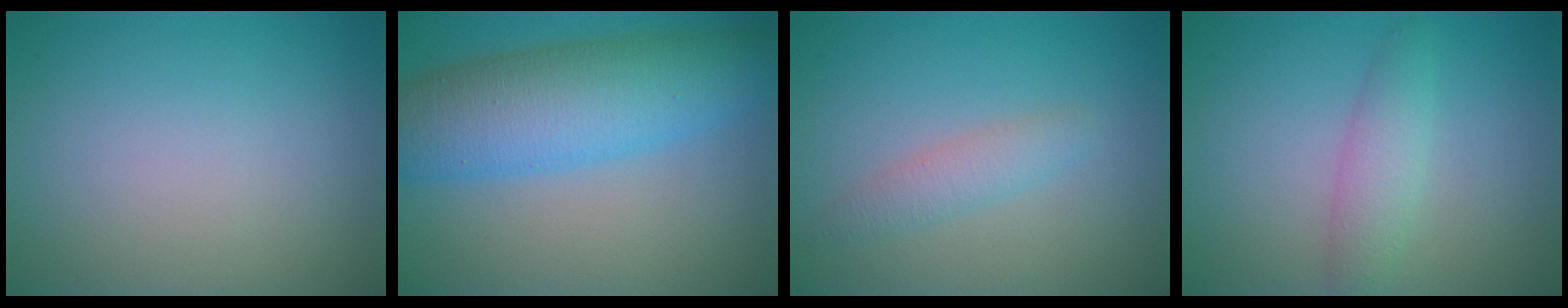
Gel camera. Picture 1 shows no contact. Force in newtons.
{"total": 8.9, "press": 8.9, "slide": 0.0}
{"total": 1.9, "press": 1.9, "slide": 0.1}
{"total": 2.5, "press": 2.5, "slide": 0.1}